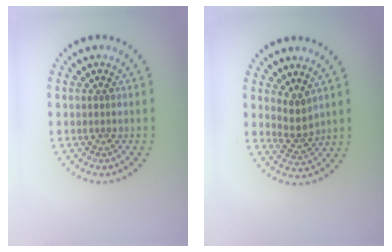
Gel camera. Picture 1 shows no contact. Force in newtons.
{"total": 2.3, "press": 1.8, "slide": 1.5}